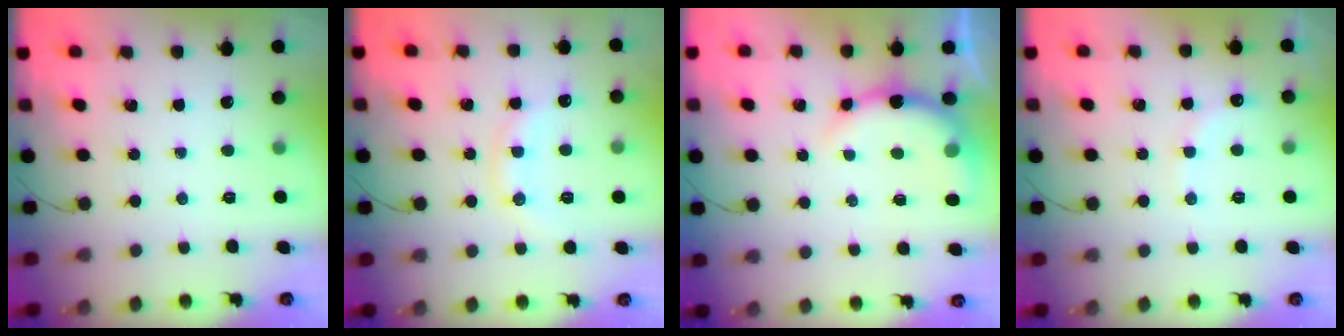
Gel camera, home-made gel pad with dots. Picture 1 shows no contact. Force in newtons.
{"total": 9.4, "press": 9.4, "slide": 0.9}
{"total": 8.6, "press": 8.4, "slide": 1.9}
{"total": 8.6, "press": 8.5, "slide": 1.5}